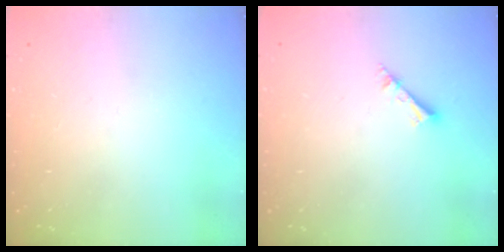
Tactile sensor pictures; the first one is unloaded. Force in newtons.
{"total": 2.5, "press": 2.5, "slide": 0.1}